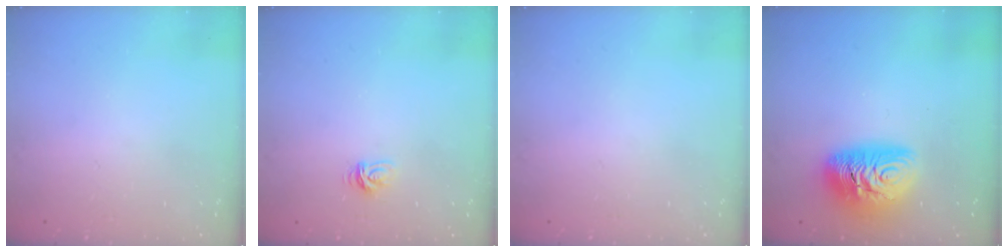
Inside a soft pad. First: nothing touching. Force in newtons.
{"total": 3.3, "press": 3.3, "slide": 0.3}
{"total": 0.0}
{"total": 11.7, "press": 11.6, "slide": 1.1}